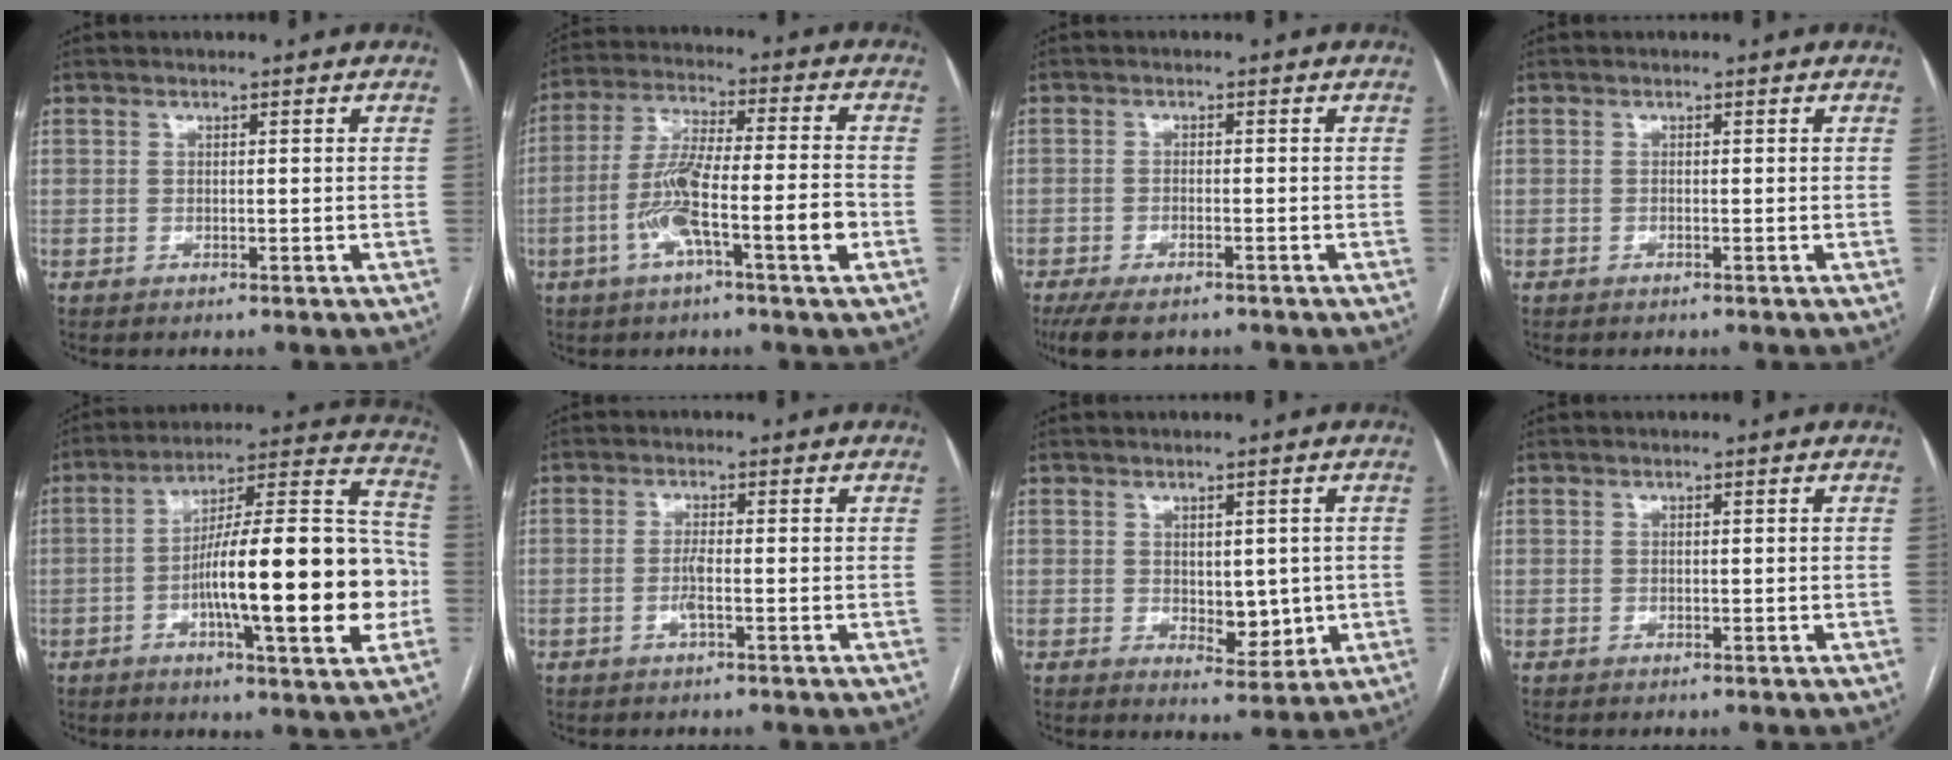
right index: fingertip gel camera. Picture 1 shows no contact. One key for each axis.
{"total": 9.6, "fx": -3.3, "fy": 0.7, "fz": 8.9, "tx": -0.170, "ty": 0.008, "tz": -0.062}
{"total": 5.8, "fx": -4.2, "fy": 2.1, "fz": 3.3, "tx": -0.056, "ty": -0.009, "tz": -0.070}
{"total": 0.0}
{"total": 22.2, "fx": -4.4, "fy": 3.5, "fz": 21.5, "tx": -0.297, "ty": 0.024, "tz": -0.065}
{"total": 2.0, "fx": -0.6, "fy": 0.0, "fz": 1.9, "tx": -0.039, "ty": -0.002, "tz": -0.014}
{"total": 5.3, "fx": 0.0, "fy": 2.9, "fz": 4.5, "tx": -0.058, "ty": -0.003, "tz": 0.012}
{"total": 0.0}